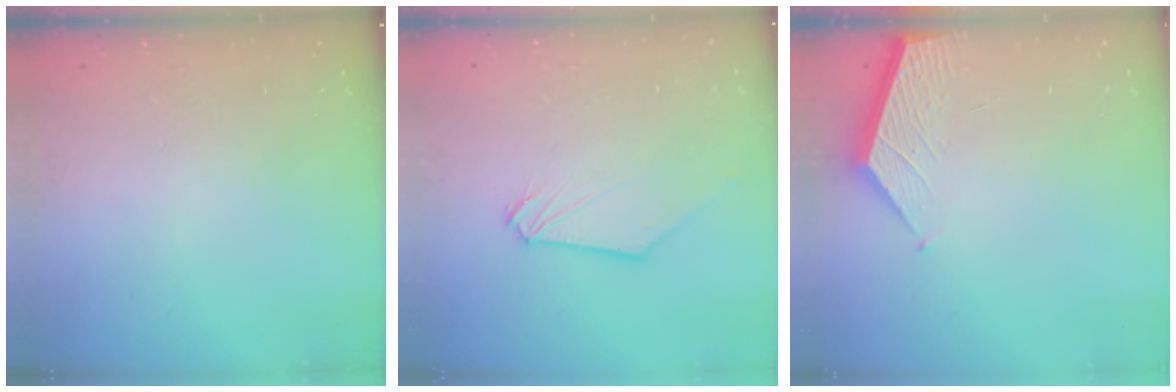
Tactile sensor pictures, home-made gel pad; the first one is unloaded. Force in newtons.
{"total": 1.3, "press": 1.2, "slide": 0.2}
{"total": 2.6, "press": 2.6, "slide": 0.4}